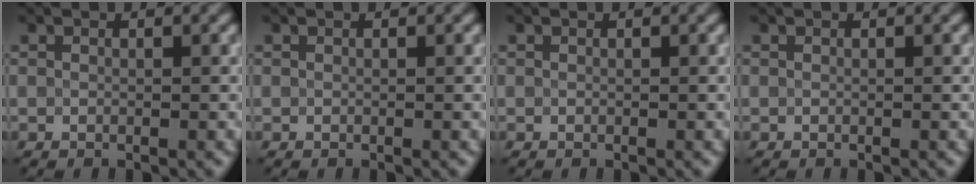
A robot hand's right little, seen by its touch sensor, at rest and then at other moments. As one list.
[{"total": 0.0}, {"total": 0.0}, {"total": 0.0}]